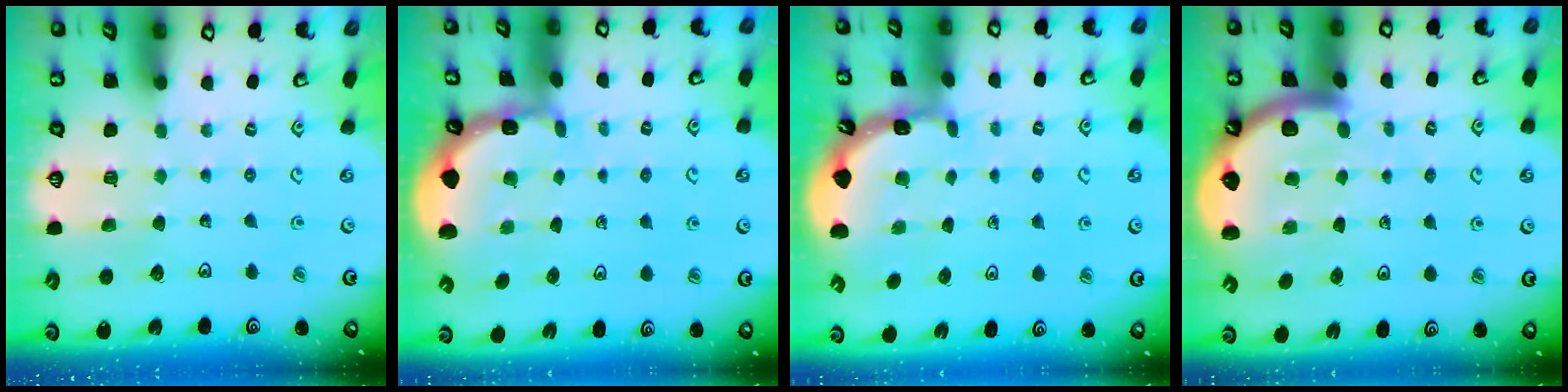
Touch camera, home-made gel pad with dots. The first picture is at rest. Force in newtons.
{"total": 1.4, "press": 1.4, "slide": 0.1}
{"total": 1.7, "press": 1.7, "slide": 0.1}
{"total": 5.0, "press": 4.9, "slide": 0.7}